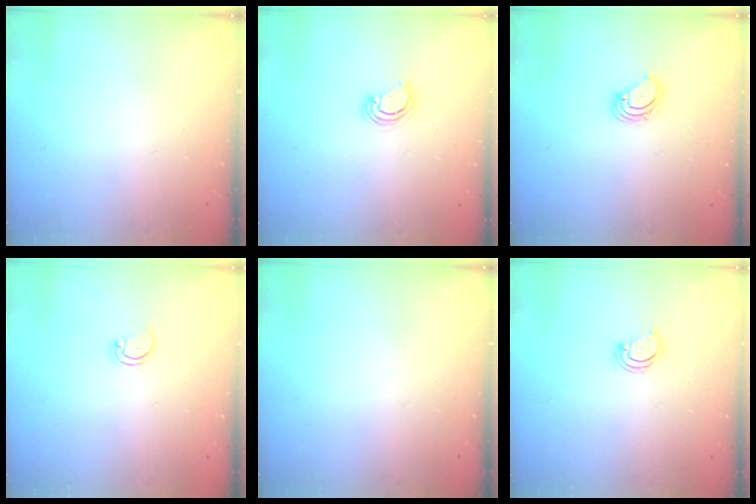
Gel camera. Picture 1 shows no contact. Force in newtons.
{"total": 2.8, "press": 2.8, "slide": 0.3}
{"total": 3.4, "press": 3.4, "slide": 0.3}
{"total": 1.8, "press": 1.7, "slide": 0.2}
{"total": 0.0}
{"total": 2.8, "press": 2.8, "slide": 0.3}